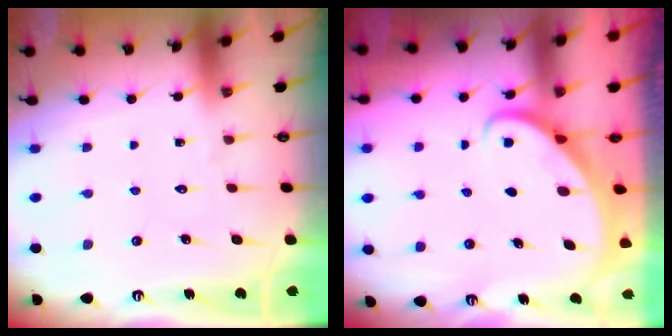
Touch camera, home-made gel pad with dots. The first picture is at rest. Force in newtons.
{"total": 2.3, "press": 2.3, "slide": 0.3}